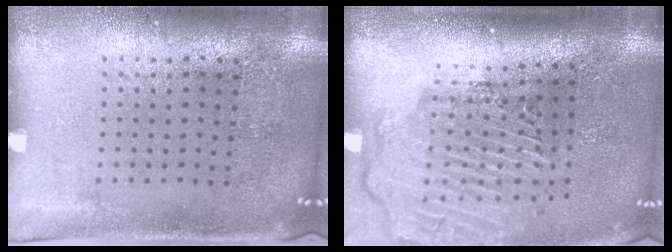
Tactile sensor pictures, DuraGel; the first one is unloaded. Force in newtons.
{"total": 2.9, "press": 2.4, "slide": 1.7}